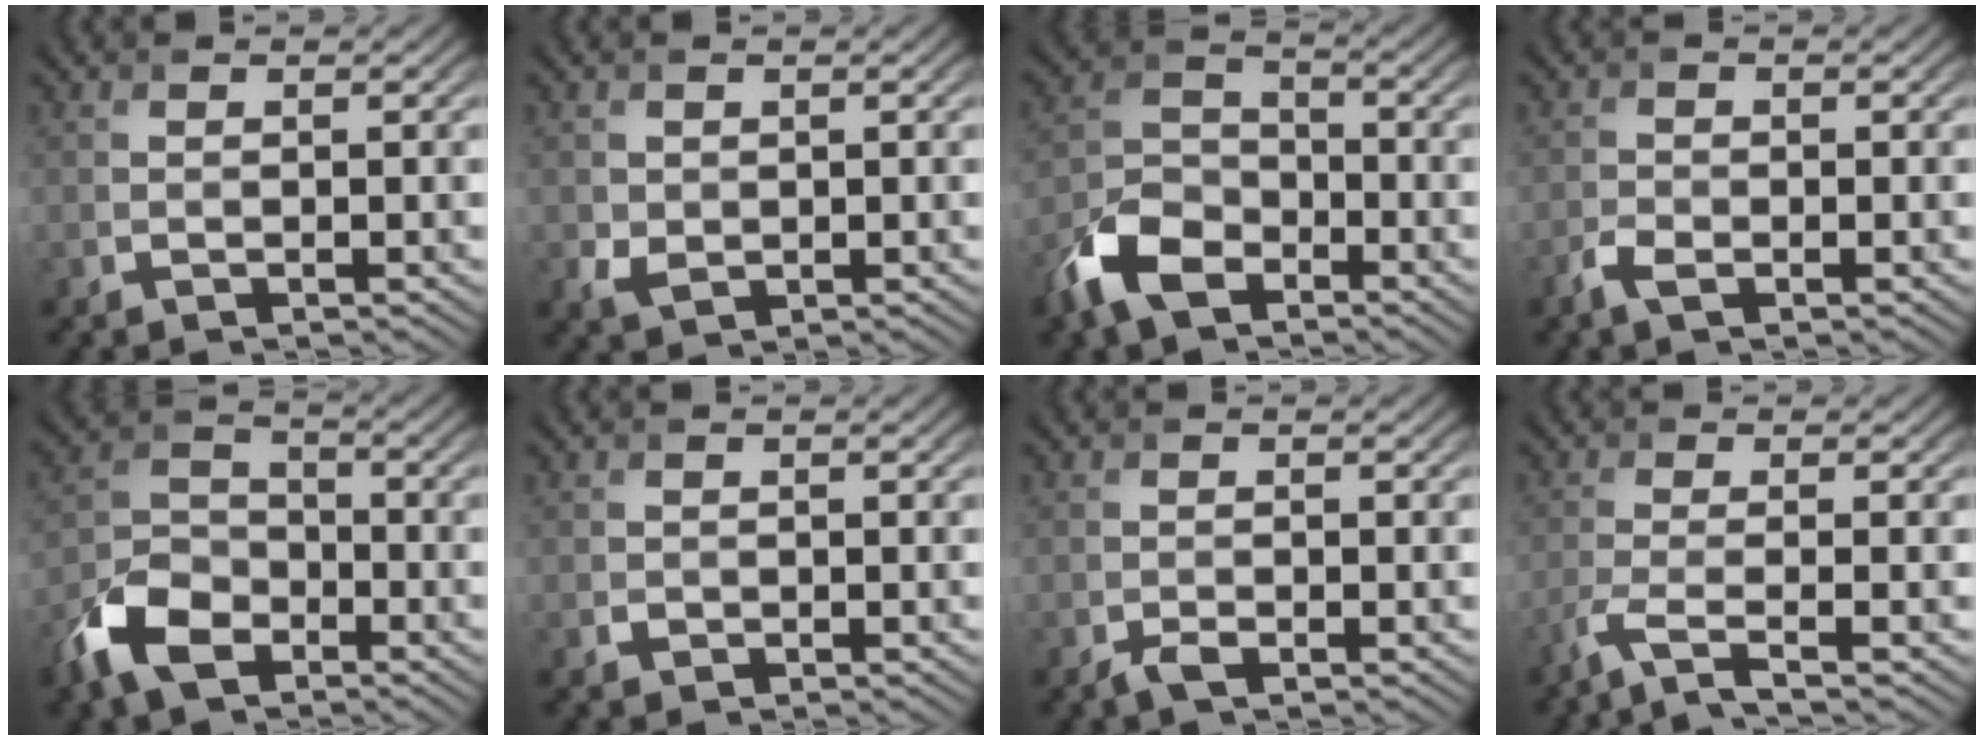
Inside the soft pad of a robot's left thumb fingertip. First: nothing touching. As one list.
[{"total": 2.0, "force": [0.0, 1.8, 1.0], "torque": [-0.024, -0.009, 0.003]}, {"total": 8.7, "force": [-5.3, 4.9, 4.8], "torque": [-0.111, -0.004, -0.121]}, {"total": 2.1, "force": [-1.3, 0.9, 1.4], "torque": [-0.033, -0.002, -0.032]}, {"total": 8.5, "force": [-5.0, 5.0, 4.7], "torque": [-0.110, -0.003, -0.114]}, {"total": 0.8, "force": [-0.3, 0.7, 0.2], "torque": [-0.002, -0.005, -0.007]}, {"total": 1.4, "force": [-0.9, 0.6, 0.9], "torque": [-0.018, -0.002, -0.018]}, {"total": 3.7, "force": [-2.2, 0.5, 2.9], "torque": [-0.050, -0.001, -0.067]}]